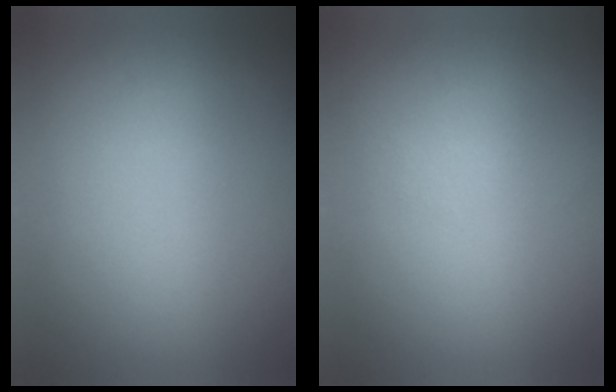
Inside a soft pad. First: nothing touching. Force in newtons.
{"total": 1.2}